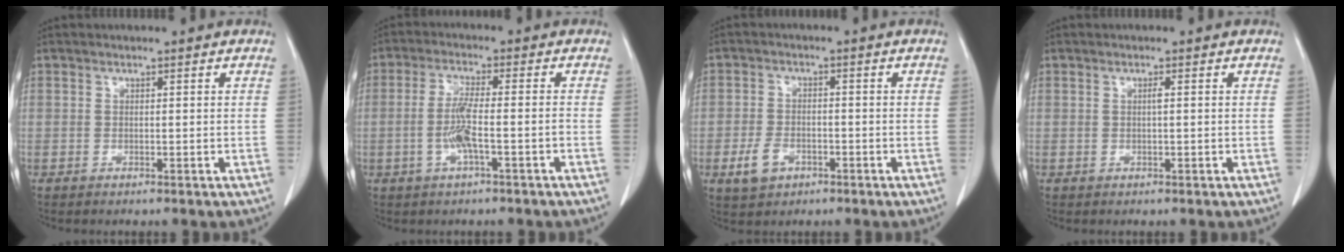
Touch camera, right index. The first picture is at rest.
{"total": 5.1, "force": [-1.7, 0.2, 4.9], "torque": [-0.109, 0.002, -0.030]}
{"total": 4.6, "force": [-2.2, 3.0, 2.7], "torque": [-0.056, 0.001, -0.033]}
{"total": 0.9, "force": [0.0, 0.0, 0.9], "torque": [-0.017, 0.001, 0.000]}